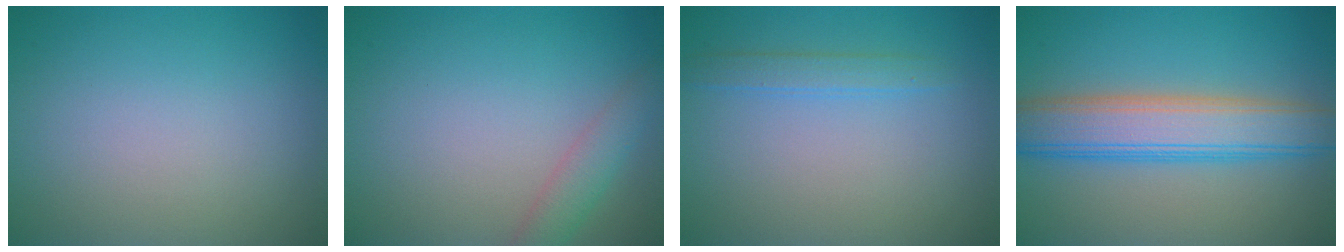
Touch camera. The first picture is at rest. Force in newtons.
{"total": 2.3, "press": 2.3, "slide": 0.1}
{"total": 1.6, "press": 1.6, "slide": 0.0}
{"total": 7.0, "press": 7.0, "slide": 0.1}